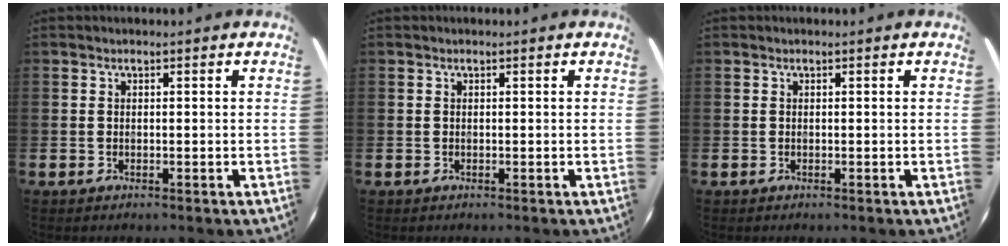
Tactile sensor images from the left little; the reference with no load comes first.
{"total": 0.0}
{"total": 0.0}